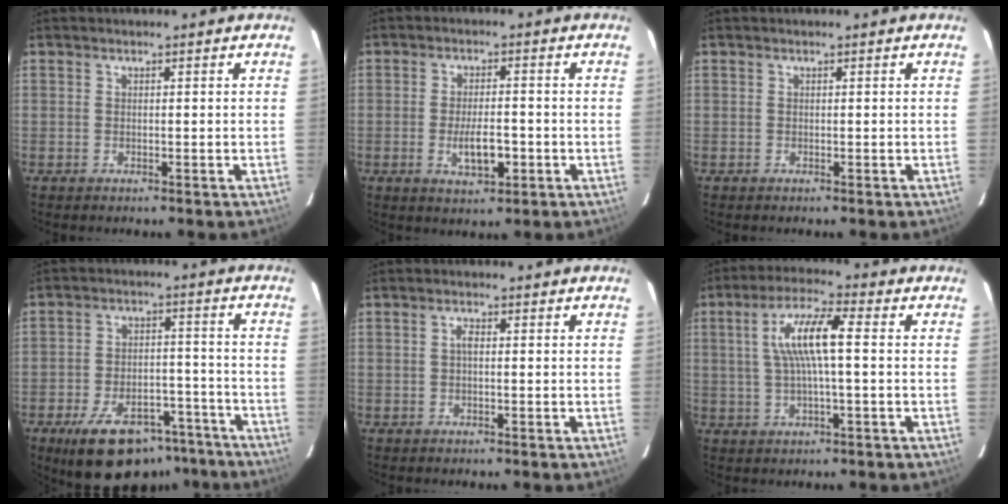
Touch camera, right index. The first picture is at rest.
{"total": 6.2, "force": [-1.9, 2.3, 5.4], "torque": [-0.103, -0.010, -0.027]}
{"total": 0.0}
{"total": 18.7, "force": [-13.5, 8.9, 9.4], "torque": [-0.173, 0.011, -0.179]}
{"total": 1.1, "force": [0.0, 0.5, 1.0], "torque": [-0.020, 0.005, -0.003]}
{"total": 8.9, "force": [0.9, 1.2, 8.8], "torque": [-0.166, 0.011, 0.018]}